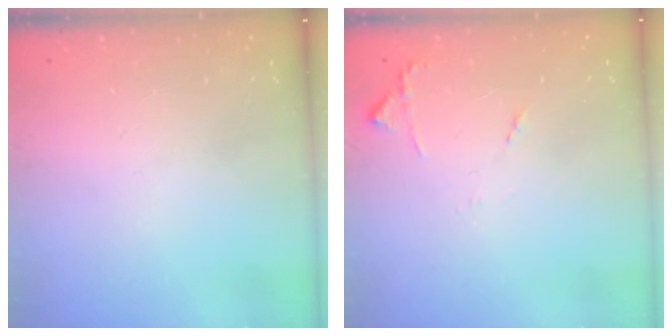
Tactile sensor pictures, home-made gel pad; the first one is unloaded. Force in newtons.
{"total": 7.8, "press": 7.7, "slide": 0.7}